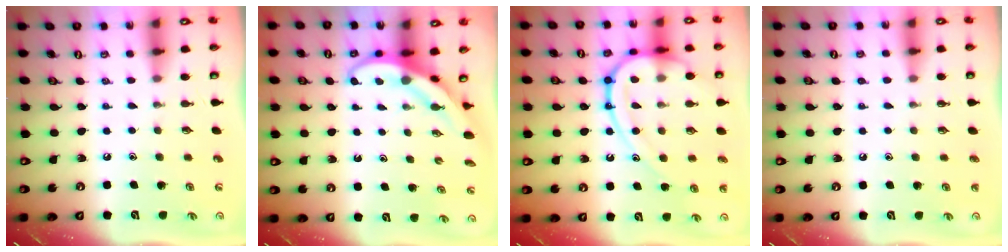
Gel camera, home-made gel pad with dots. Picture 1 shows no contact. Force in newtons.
{"total": 4.0, "press": 4.0, "slide": 0.4}
{"total": 15.8, "press": 15.7, "slide": 1.3}
{"total": 0.7, "press": 0.7, "slide": 0.0}